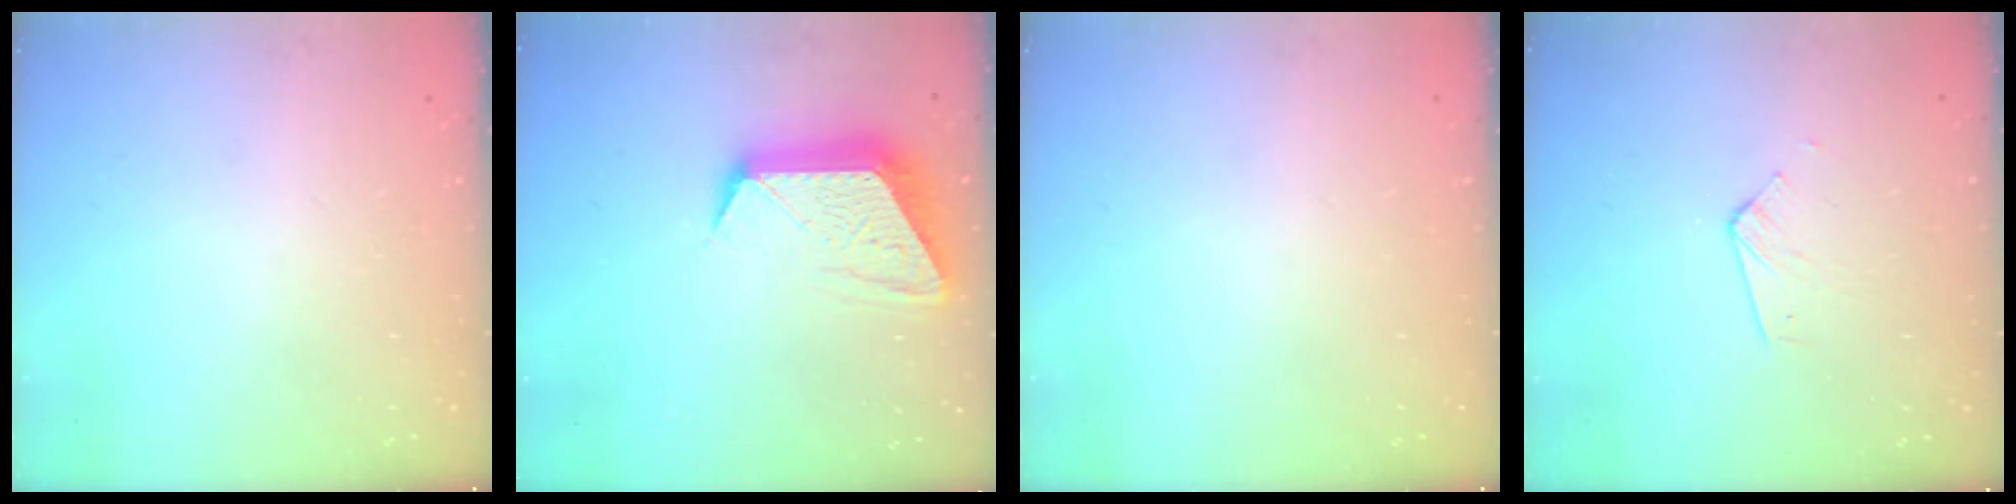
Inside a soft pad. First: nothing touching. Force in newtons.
{"total": 12.8, "press": 12.8, "slide": 1.1}
{"total": 0.0}
{"total": 3.1, "press": 3.1, "slide": 0.2}